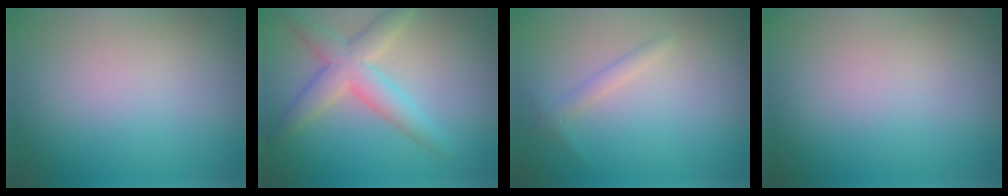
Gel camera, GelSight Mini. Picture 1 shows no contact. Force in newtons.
{"total": 4.4, "press": 4.4, "slide": 0.2}
{"total": 1.1, "press": 1.1, "slide": 0.1}
{"total": 0.0}